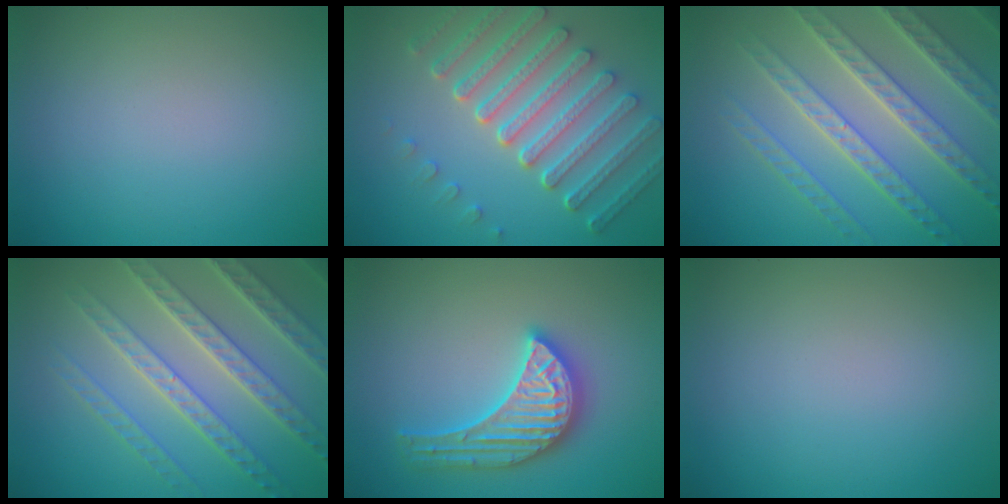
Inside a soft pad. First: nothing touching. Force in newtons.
{"total": 7.3, "press": 5.5, "slide": 4.9}
{"total": 7.5, "press": 5.6, "slide": 5.0}
{"total": 7.2, "press": 5.5, "slide": 4.6}
{"total": 5.5, "press": 5.4, "slide": 0.6}
{"total": 0.0}